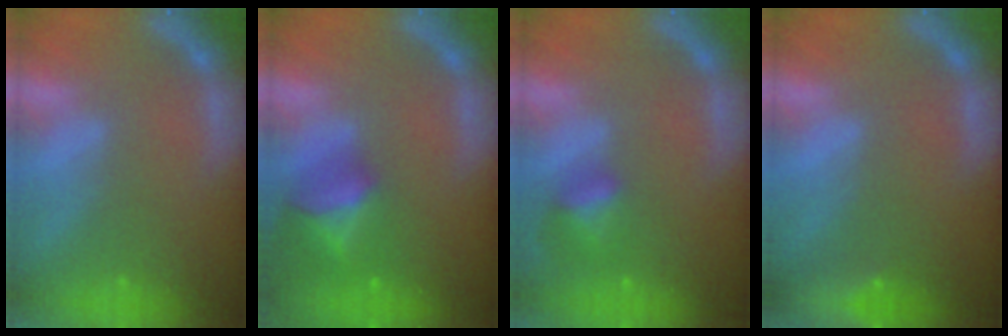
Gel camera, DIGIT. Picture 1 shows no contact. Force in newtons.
{"total": 6.0}
{"total": 2.9}
{"total": 10.0}